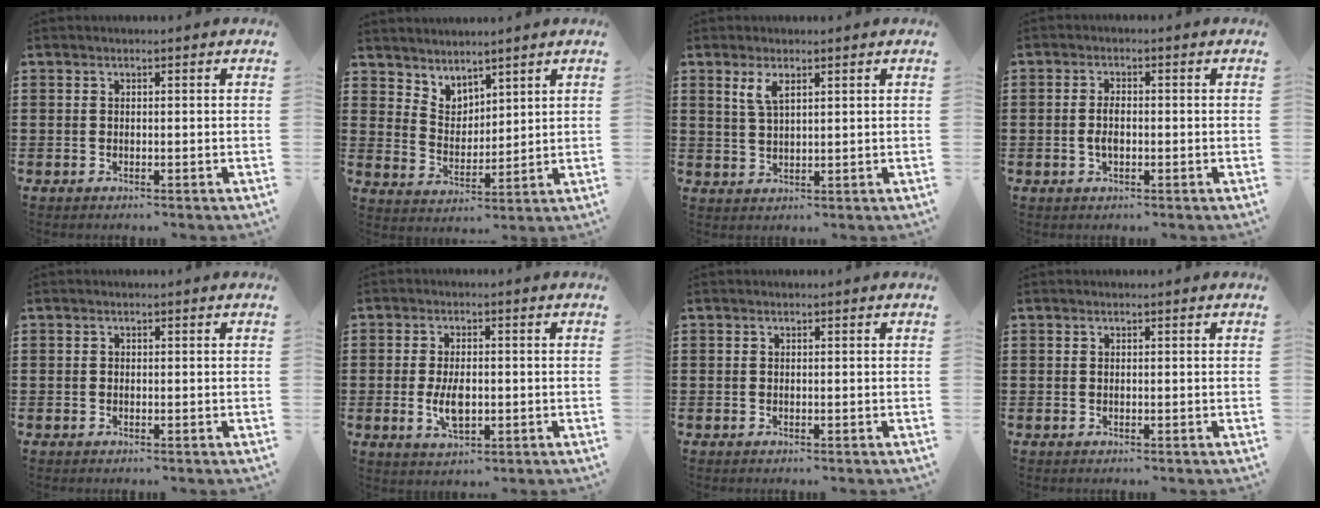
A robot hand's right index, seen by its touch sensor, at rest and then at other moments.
{"total": 4.1, "force": [3.8, 1.4, -0.5], "torque": [-0.007, -0.014, 0.073]}
{"total": 3.2, "force": [1.7, 1.1, 2.5], "torque": [-0.054, 0.005, 0.029]}
{"total": 2.9, "force": [-0.4, 1.4, 2.5], "torque": [-0.054, 0.000, -0.010]}
{"total": 0.0}
{"total": 5.0, "force": [-0.7, 2.6, 4.3], "torque": [-0.095, -0.003, -0.016]}
{"total": 0.0}
{"total": 0.0}